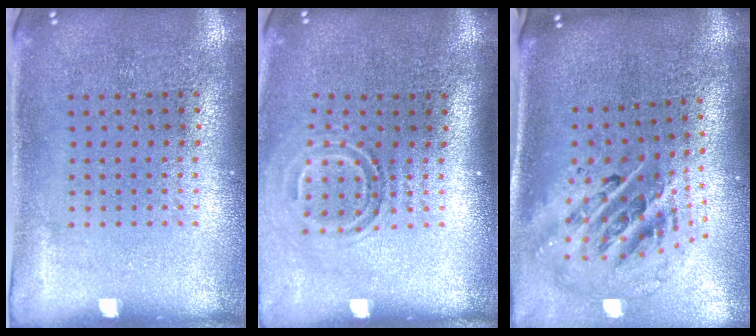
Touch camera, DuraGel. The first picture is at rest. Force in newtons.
{"total": 1.7, "press": 1.1, "slide": 1.3}
{"total": 2.7, "press": 1.9, "slide": 2.0}